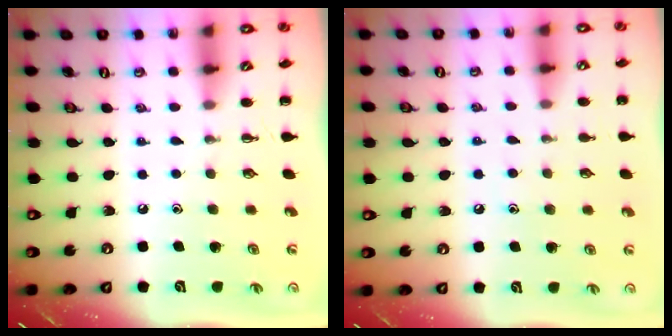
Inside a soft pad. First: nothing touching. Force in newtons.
{"total": 5.5, "press": 5.4, "slide": 1.5}